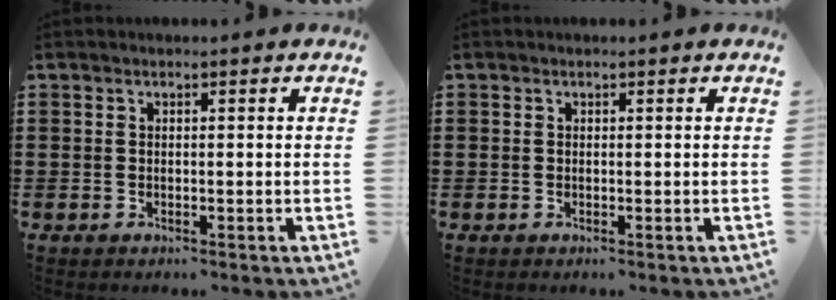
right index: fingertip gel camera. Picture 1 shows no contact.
{"total": 0.0}